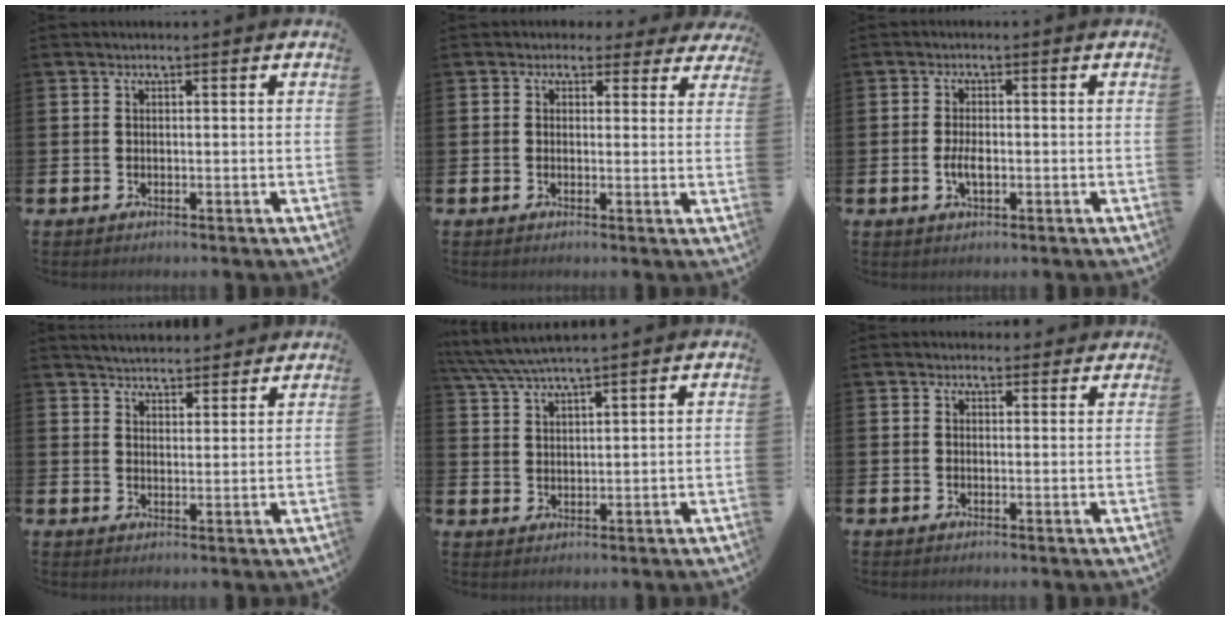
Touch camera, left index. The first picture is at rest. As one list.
[{"total": 2.2, "force": [1.6, 1.5, 0.0], "torque": [0.002, -0.008, 0.022]}, {"total": 2.7, "force": [-0.5, 1.2, 2.4], "torque": [-0.037, -0.003, -0.010]}, {"total": 4.2, "force": [4.2, 0.6, -0.2], "torque": [-0.004, -0.023, 0.074]}, {"total": 4.5, "force": [4.1, -0.1, 1.7], "torque": [-0.045, -0.015, 0.075]}, {"total": 1.6, "force": [1.4, 0.7, -0.1], "torque": [0.020, -0.005, 0.022]}]